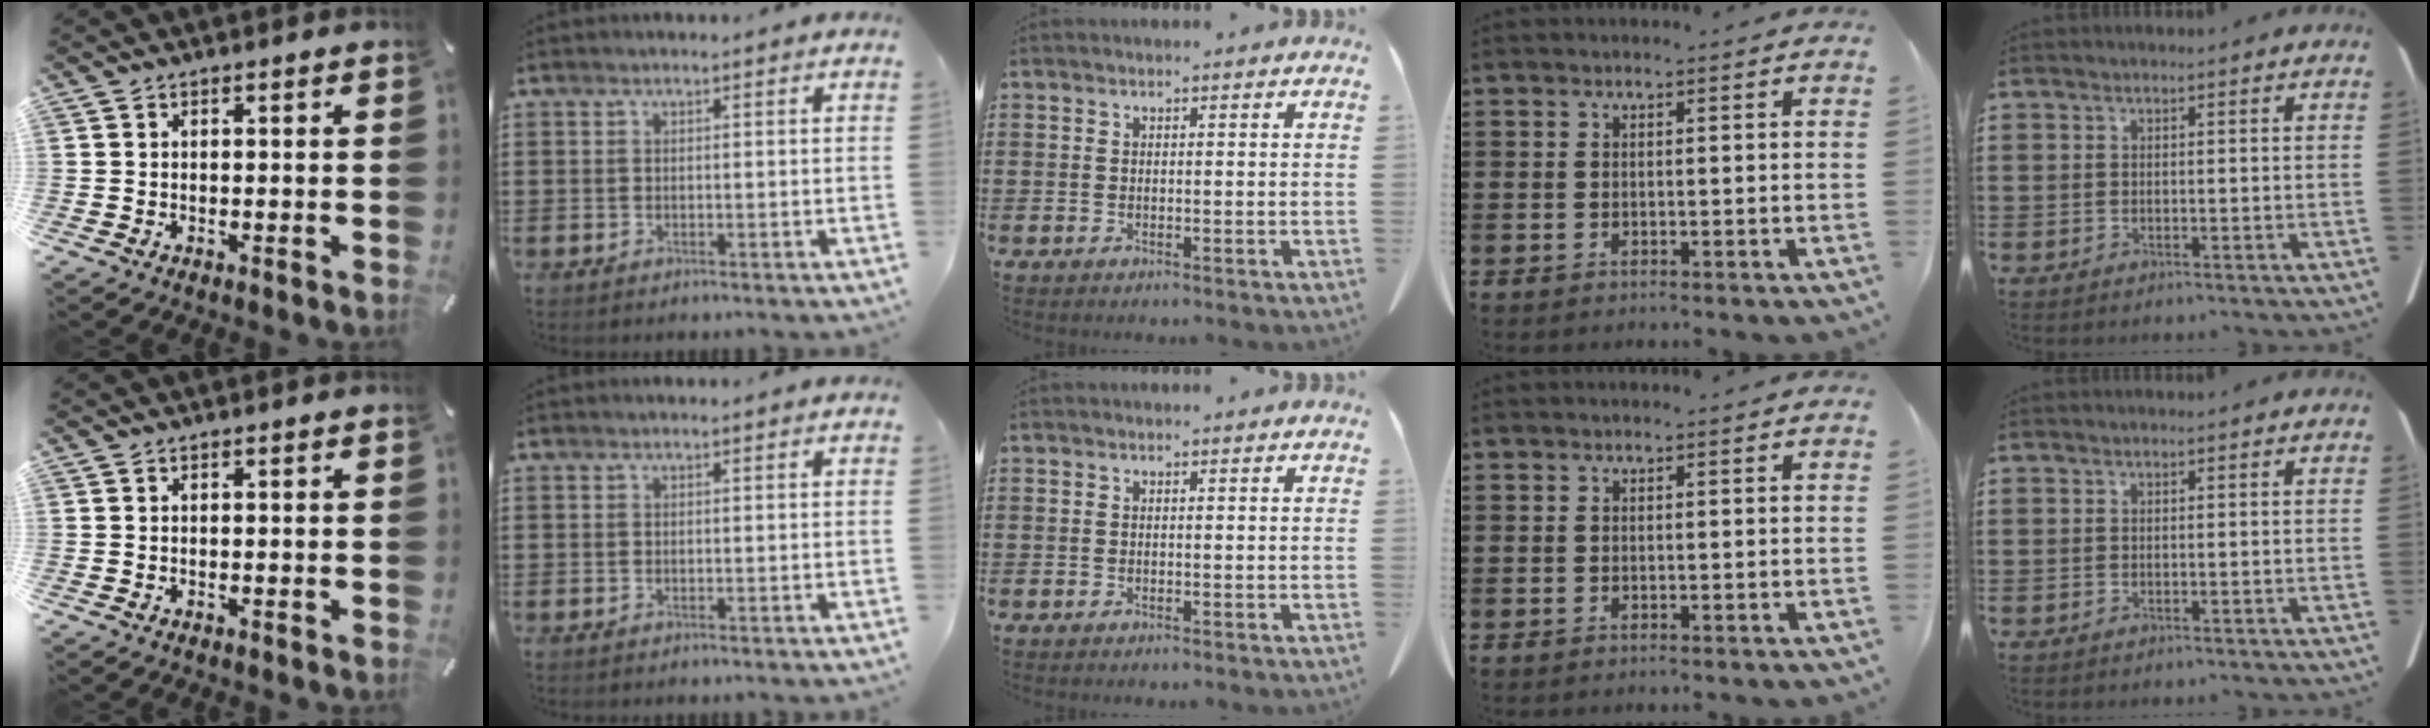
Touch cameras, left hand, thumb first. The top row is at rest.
{}